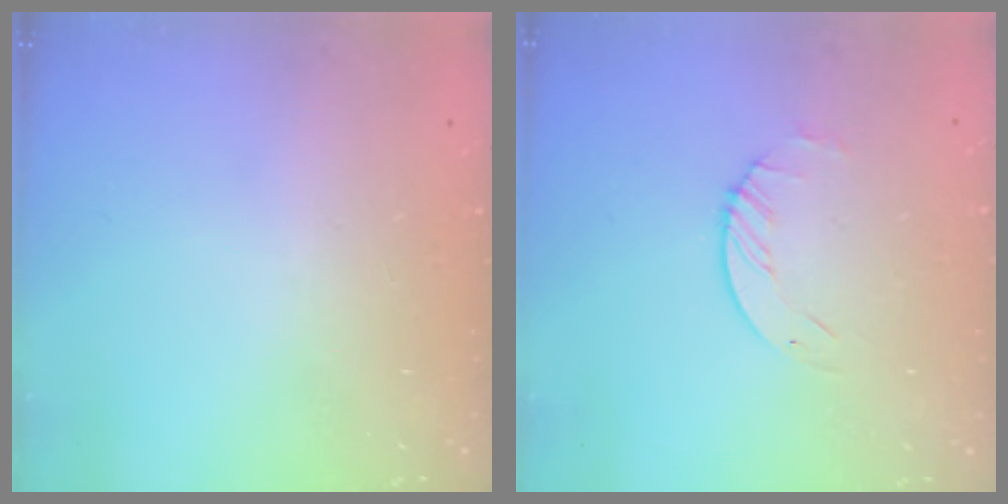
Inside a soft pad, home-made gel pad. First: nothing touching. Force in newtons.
{"total": 1.6, "press": 1.6, "slide": 0.2}